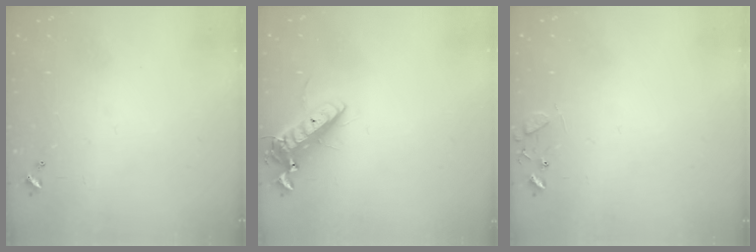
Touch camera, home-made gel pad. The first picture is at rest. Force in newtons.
{"total": 14.3, "press": 14.0, "slide": 2.8}
{"total": 9.0, "press": 9.0, "slide": 0.6}